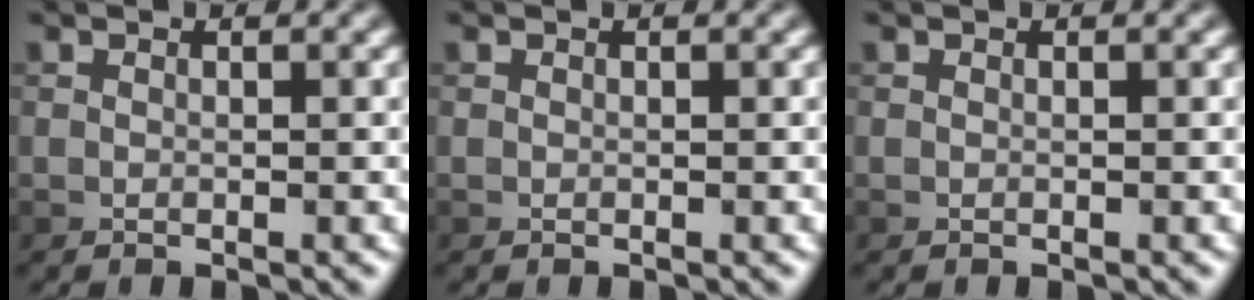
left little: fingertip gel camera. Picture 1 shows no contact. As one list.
[{"total": 0.0}, {"total": 0.0}]